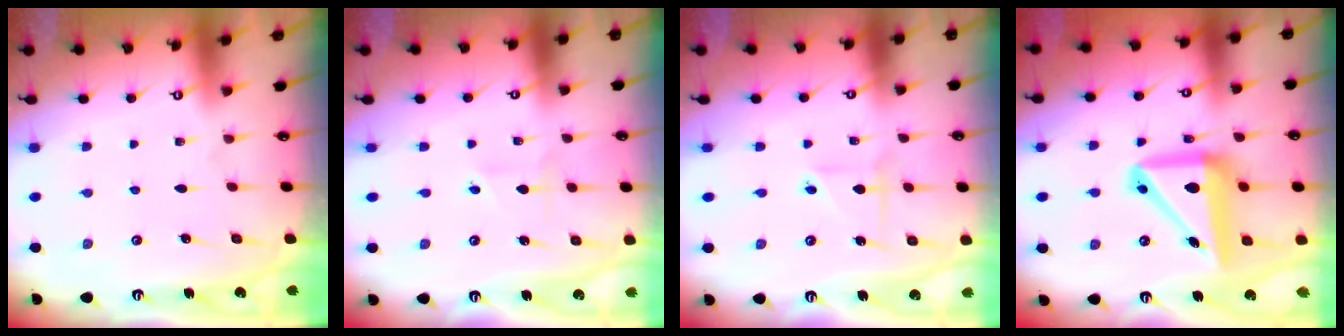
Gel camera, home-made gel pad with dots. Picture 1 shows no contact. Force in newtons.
{"total": 1.8, "press": 1.7, "slide": 0.6}
{"total": 3.2, "press": 3.0, "slide": 1.1}
{"total": 15.3, "press": 15.1, "slide": 2.4}